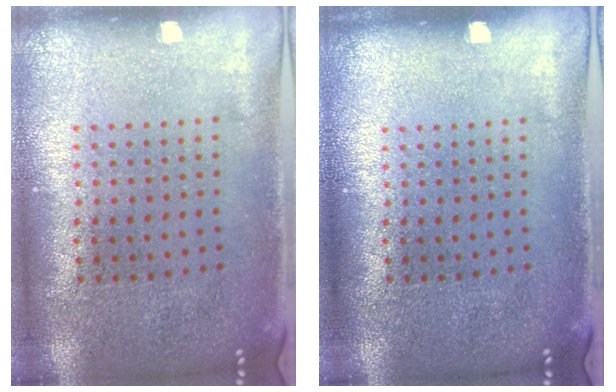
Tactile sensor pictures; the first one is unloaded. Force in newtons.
{"total": 0.0}